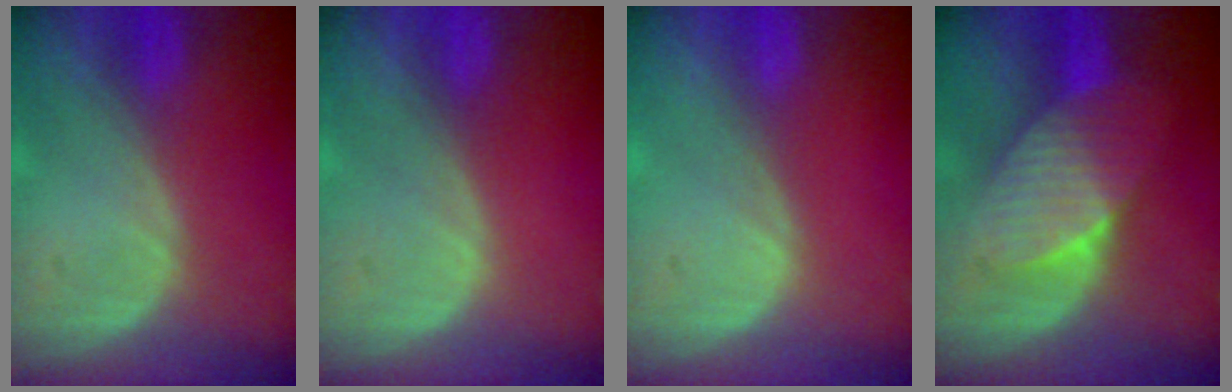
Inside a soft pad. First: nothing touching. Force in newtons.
{"total": 0.0}
{"total": 0.0}
{"total": 7.2, "press": 7.0, "slide": 1.8}